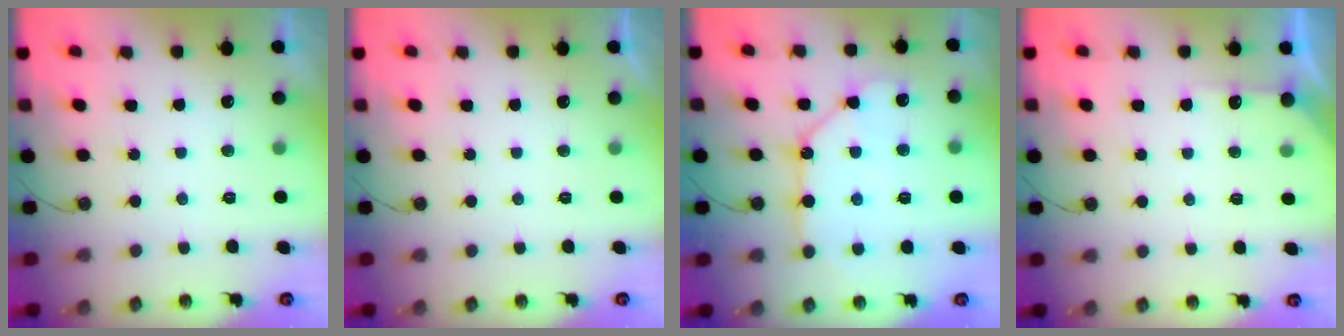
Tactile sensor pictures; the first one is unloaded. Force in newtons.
{"total": 0.0}
{"total": 11.5, "press": 11.4, "slide": 1.0}
{"total": 4.8, "press": 4.7, "slide": 0.6}